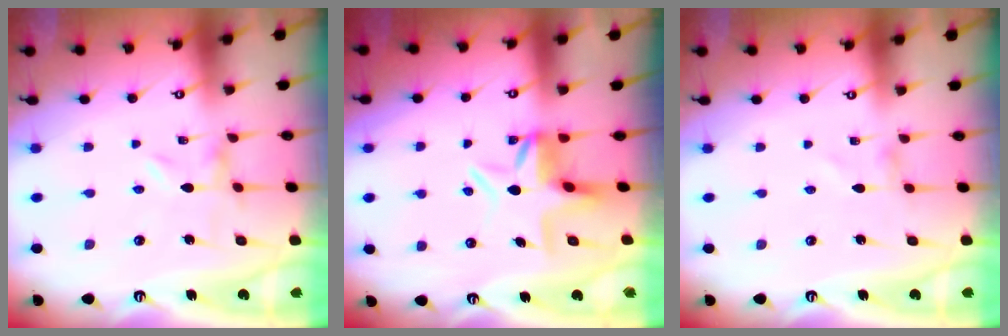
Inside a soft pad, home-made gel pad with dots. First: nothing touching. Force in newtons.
{"total": 6.6, "press": 6.6, "slide": 0.6}
{"total": 1.1, "press": 1.1, "slide": 0.0}